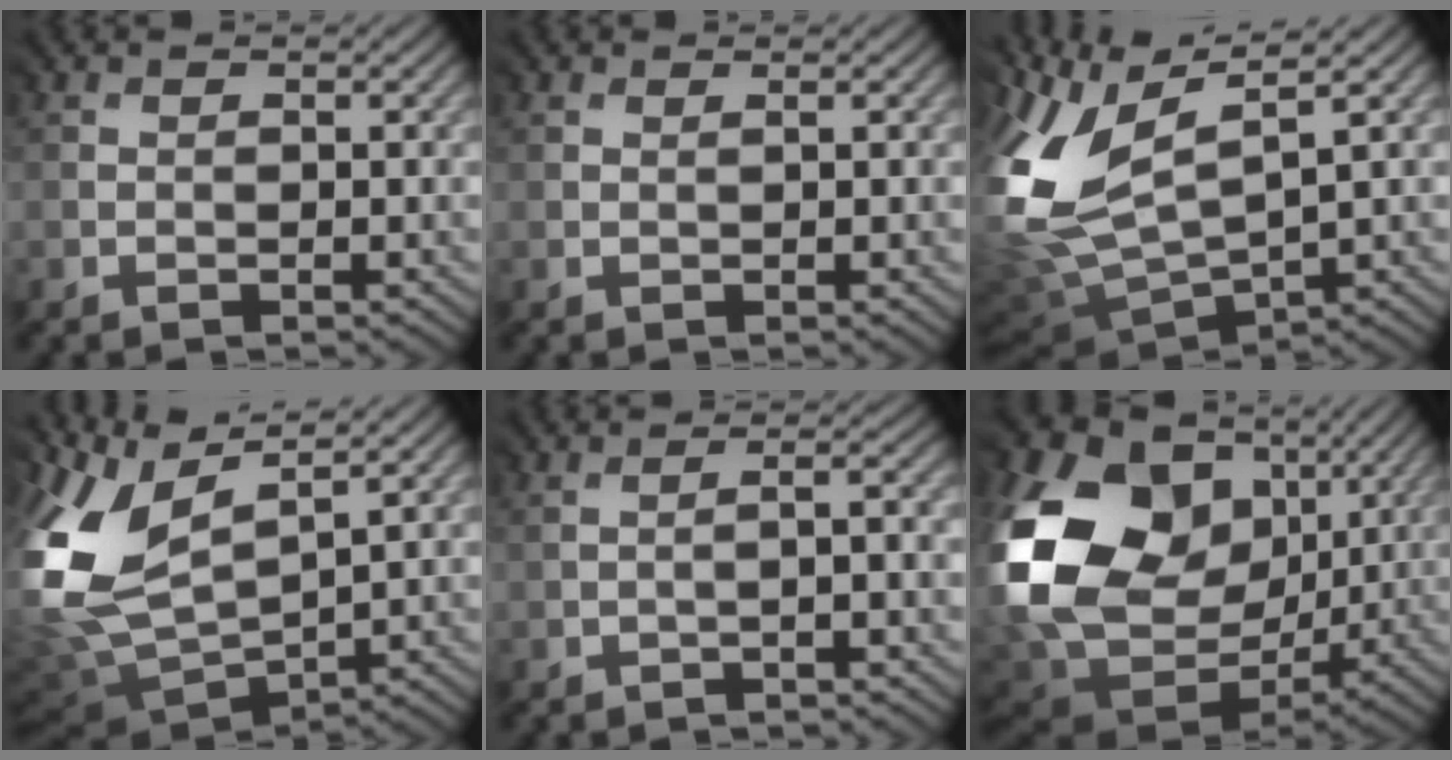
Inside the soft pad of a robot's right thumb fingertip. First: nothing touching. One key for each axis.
{"total": 0.6, "fx": 0.5, "fy": -0.4, "fz": 0.1, "tx": -0.001, "ty": 0.001, "tz": 0.009}
{"total": 10.2, "fx": 2.9, "fy": 4.9, "fz": 8.5, "tx": -0.229, "ty": 0.005, "tz": 0.057}
{"total": 10.7, "fx": 3.7, "fy": 6.0, "fz": 8.0, "tx": -0.227, "ty": 0.006, "tz": 0.072}
{"total": 1.1, "fx": -0.7, "fy": -0.4, "fz": 0.7, "tx": 0.002, "ty": 0.007, "tz": -0.013}
{"total": 19.2, "fx": 4.8, "fy": 15.2, "fz": 10.7, "tx": -0.280, "ty": -0.012, "tz": 0.133}